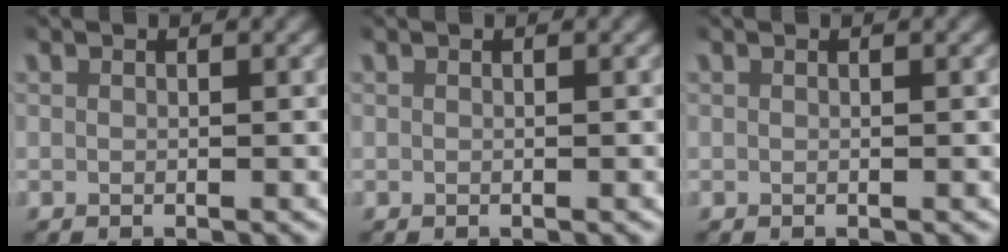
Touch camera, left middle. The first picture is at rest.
{"total": 0.0}
{"total": 0.0}